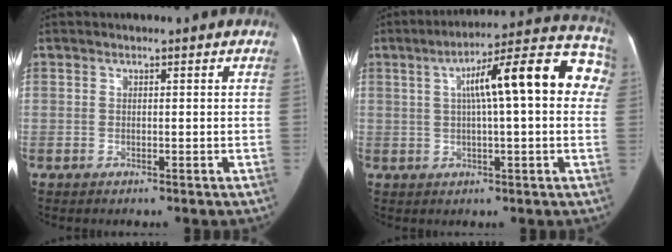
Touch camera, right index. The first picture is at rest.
{"total": 17.0, "force": [3.5, 3.2, 16.3], "torque": [-0.220, 0.057, 0.043]}